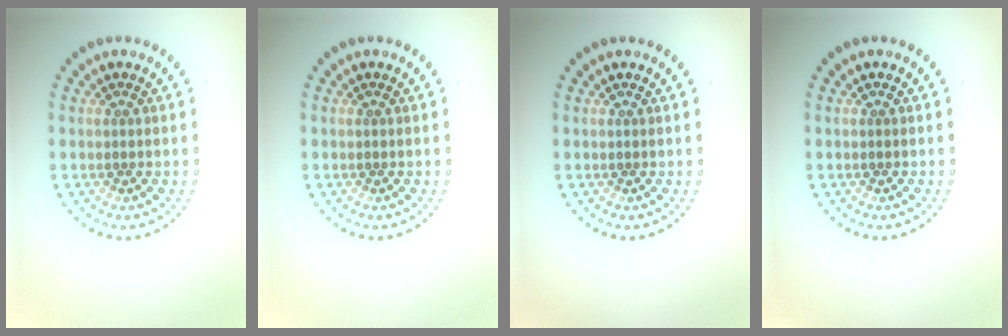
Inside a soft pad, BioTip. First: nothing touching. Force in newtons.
{"total": 0.0}
{"total": 0.0}
{"total": 0.0}